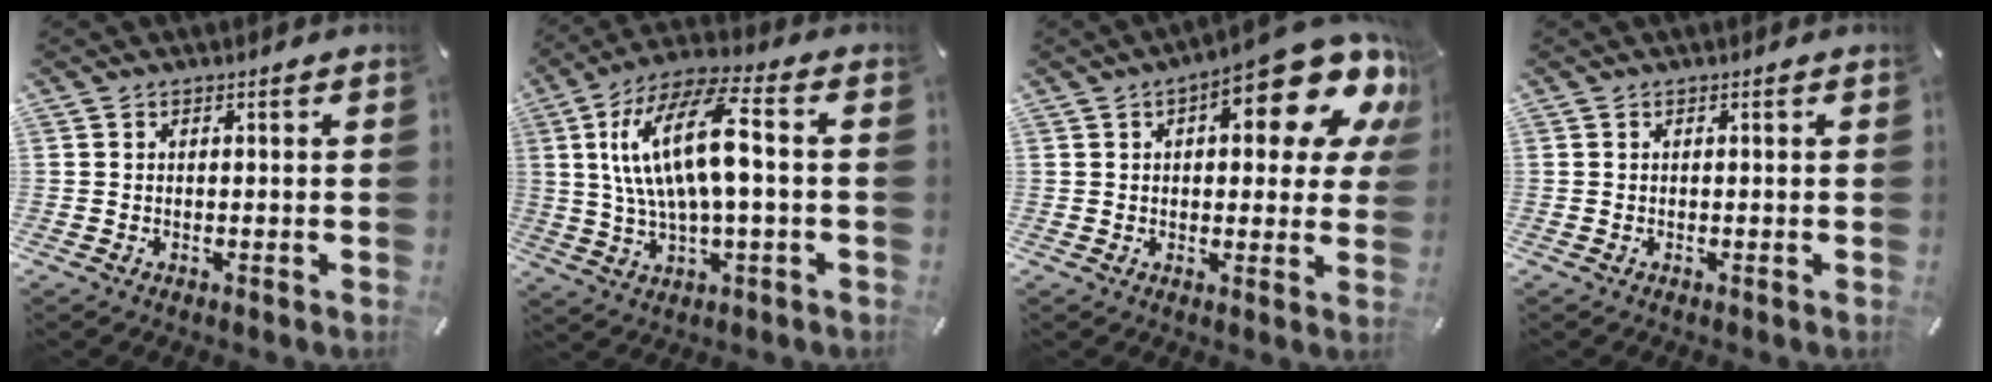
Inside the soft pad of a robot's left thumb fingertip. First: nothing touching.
{"total": 17.7, "force": [2.8, 6.3, 16.3], "torque": [-0.340, 0.002, 0.039]}
{"total": 17.7, "force": [8.6, 7.0, 13.8], "torque": [-0.171, -0.055, 0.137]}
{"total": 0.0}